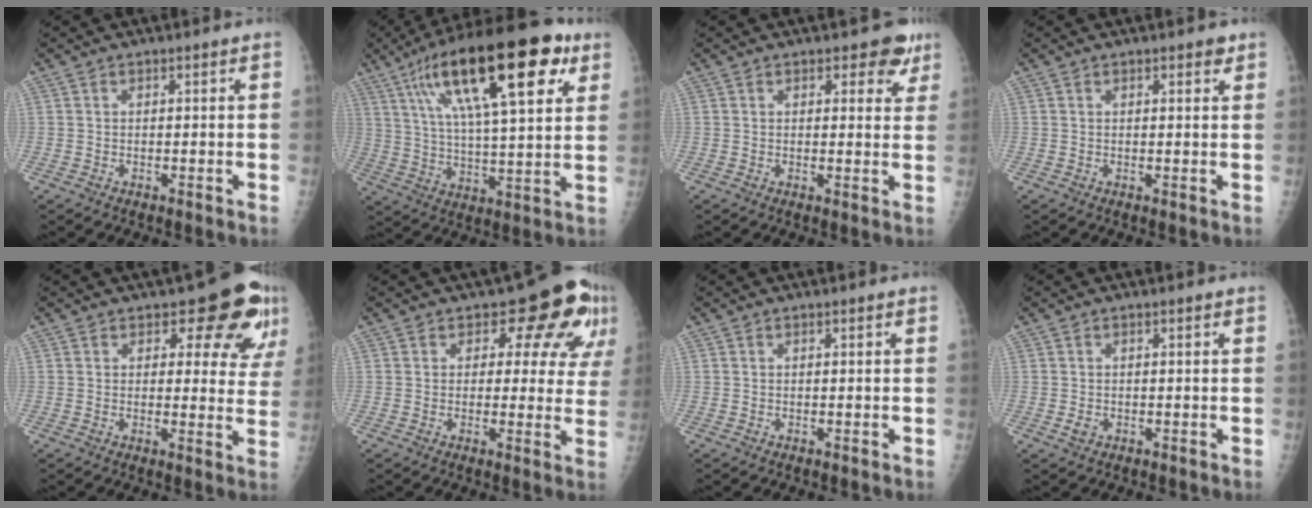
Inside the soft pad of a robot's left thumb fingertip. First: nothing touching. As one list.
[{"total": 25.2, "force": [11.8, 8.0, 20.8], "torque": [-0.323, -0.006, 0.187]}, {"total": 4.7, "force": [3.0, 2.7, 2.5], "torque": [0.009, -0.011, 0.031]}, {"total": 1.5, "force": [1.0, 0.7, 0.9], "torque": [-0.002, -0.003, 0.009]}, {"total": 11.1, "force": [7.1, 5.4, 6.6], "torque": [-0.031, -0.039, 0.071]}, {"total": 11.5, "force": [5.7, 6.7, 7.5], "torque": [-0.036, -0.021, 0.055]}, {"total": 0.0}, {"total": 1.2, "force": [-0.3, 1.0, 0.7], "torque": [-0.010, 0.000, -0.003]}]